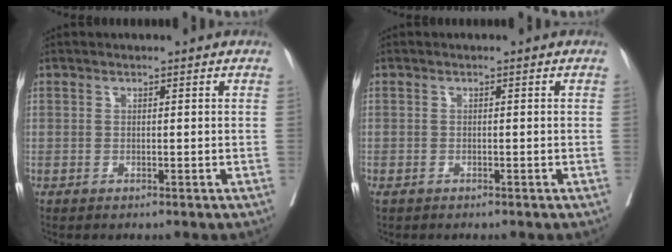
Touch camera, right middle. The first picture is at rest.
{"total": 1.6, "force": [-1.1, 0.2, 1.2], "torque": [-0.024, 0.003, -0.008]}